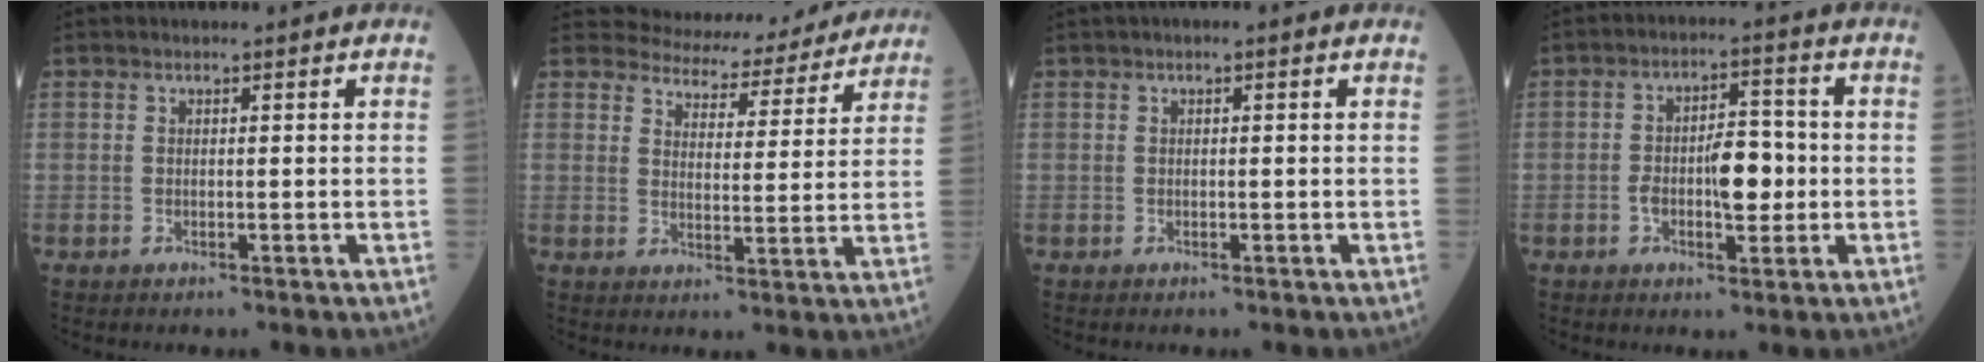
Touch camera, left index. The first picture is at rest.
{"total": 14.7, "force": [13.9, 4.3, 2.3], "torque": [-0.009, -0.006, 0.155]}
{"total": 0.9, "force": [0.4, 0.1, 0.9], "torque": [-0.015, 0.010, 0.004]}
{"total": 6.7, "force": [-1.2, 2.6, 6.0], "torque": [-0.104, 0.007, -0.020]}